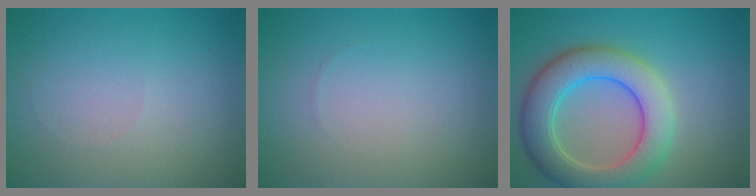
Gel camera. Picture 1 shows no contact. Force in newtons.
{"total": 0.0}
{"total": 7.5, "press": 7.5, "slide": 0.4}